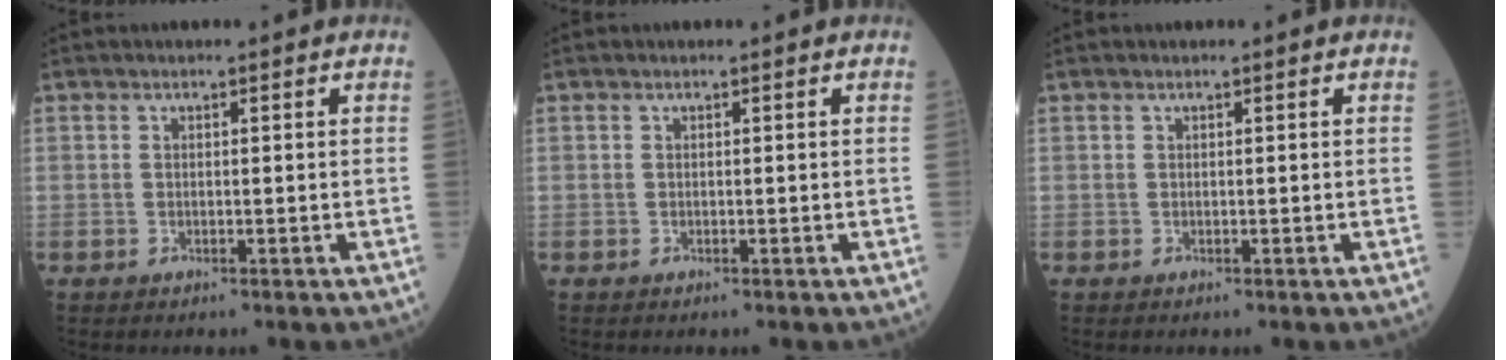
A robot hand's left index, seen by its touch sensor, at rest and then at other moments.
{"total": 0.0}
{"total": 0.0}